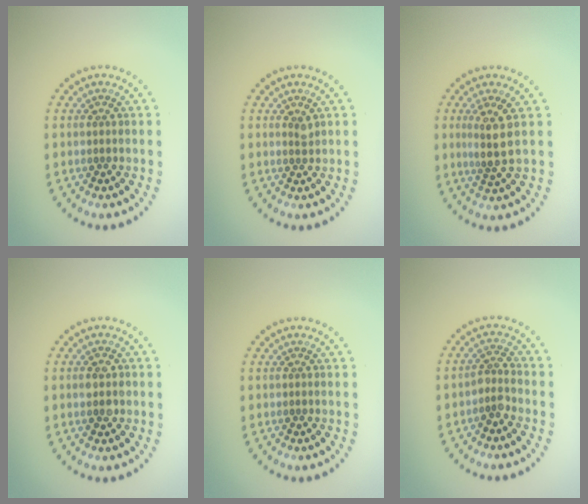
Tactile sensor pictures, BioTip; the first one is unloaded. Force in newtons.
{"total": 0.8, "press": 0.5, "slide": 0.6}
{"total": 2.6, "press": 2.0, "slide": 1.6}
{"total": 2.2, "press": 2.2, "slide": 0.2}
{"total": 0.0}
{"total": 1.8, "press": 1.3, "slide": 1.3}